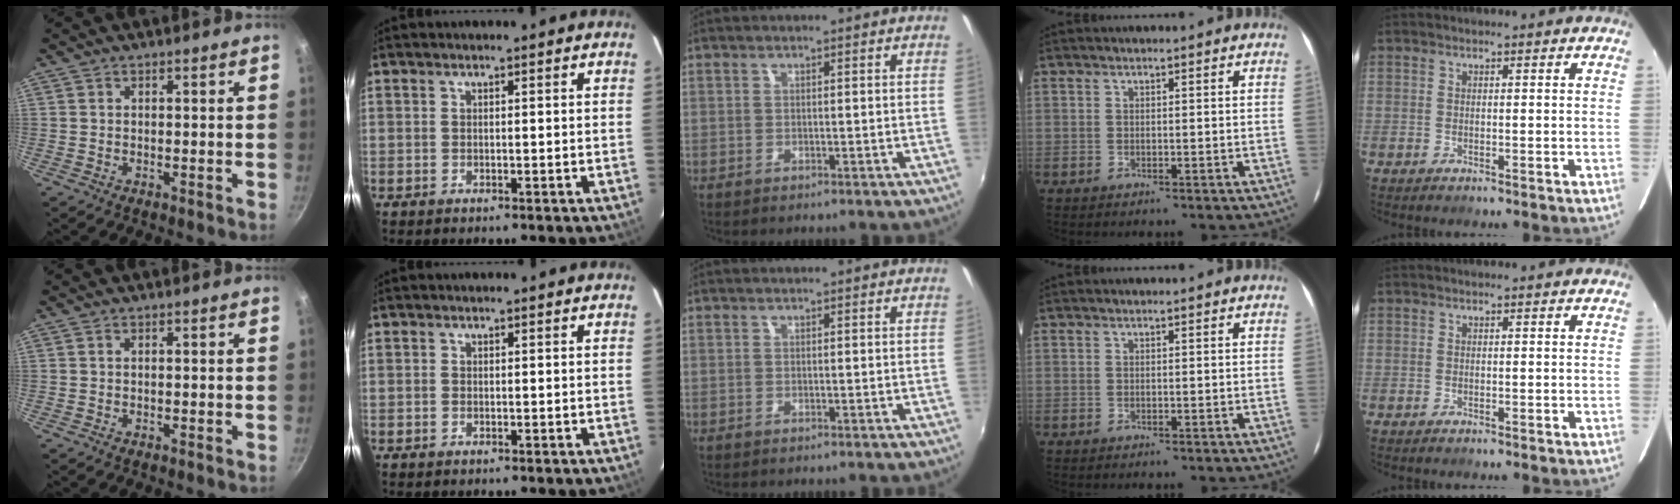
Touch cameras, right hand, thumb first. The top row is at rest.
{}